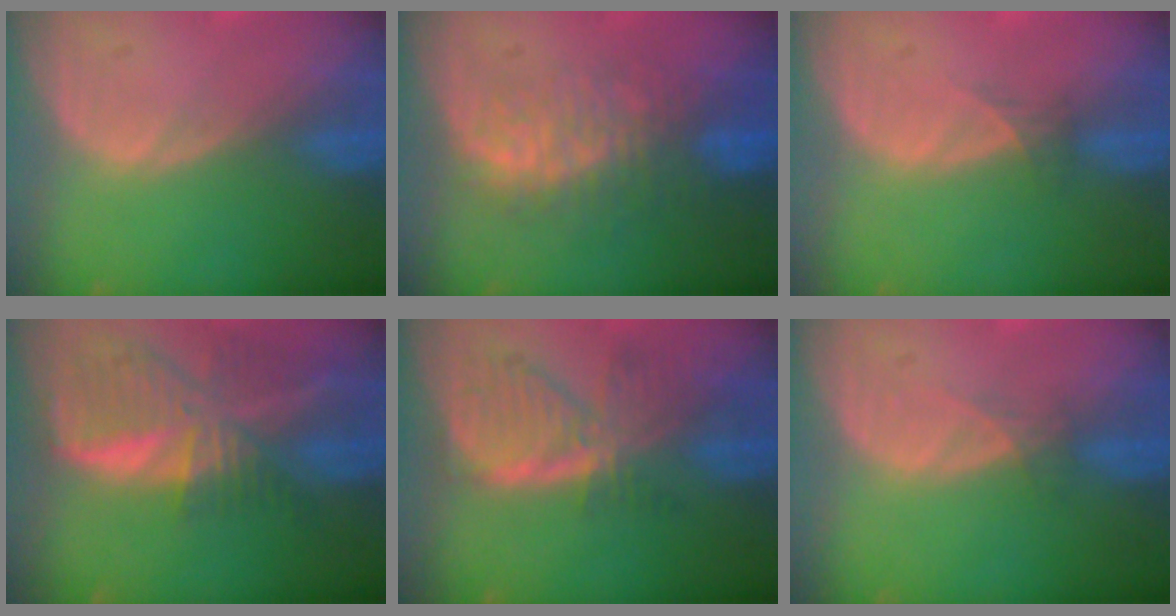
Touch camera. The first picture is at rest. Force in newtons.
{"total": 8.7, "press": 7.8, "slide": 3.8}
{"total": 1.3, "press": 1.0, "slide": 0.8}
{"total": 9.4, "press": 8.3, "slide": 4.5}
{"total": 8.1, "press": 7.0, "slide": 4.0}
{"total": 1.1, "press": 1.1, "slide": 0.2}